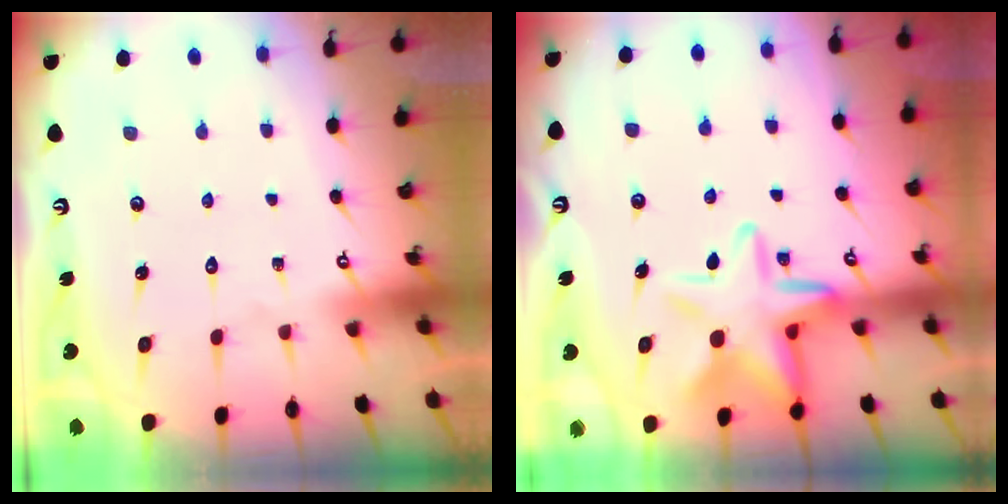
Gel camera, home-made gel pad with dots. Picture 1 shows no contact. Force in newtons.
{"total": 13.5, "press": 13.5, "slide": 1.2}